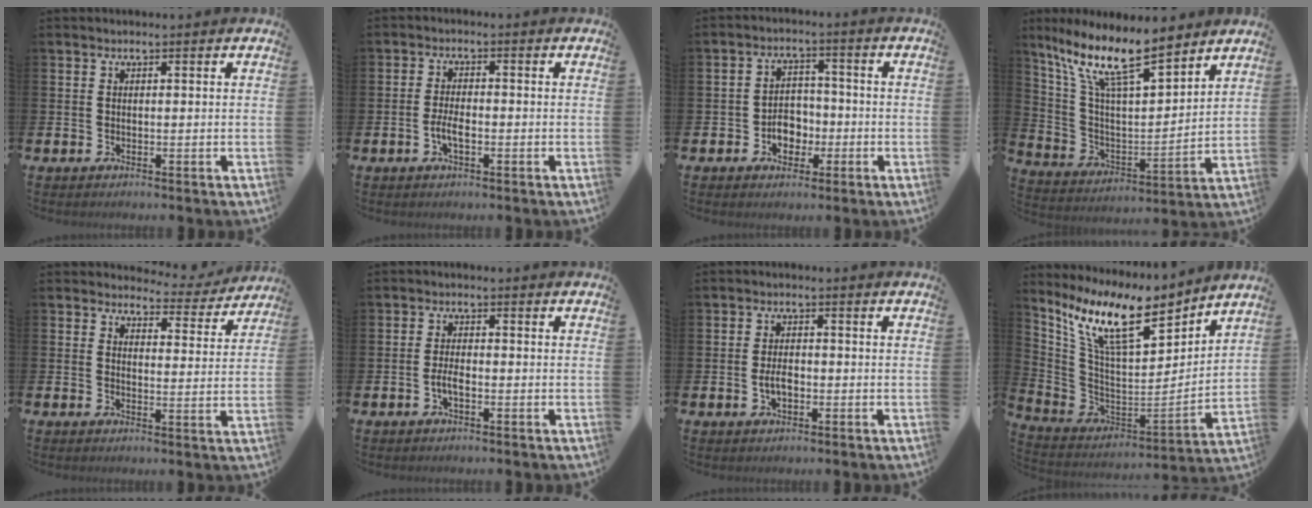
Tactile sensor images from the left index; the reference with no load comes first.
{"total": 2.9, "force": [-0.9, 1.2, 2.5], "torque": [-0.041, 0.002, -0.018]}
{"total": 4.3, "force": [-1.6, 3.3, 2.3], "torque": [-0.028, 0.001, -0.038]}
{"total": 13.3, "force": [10.4, 3.0, 7.8], "torque": [-0.180, -0.050, 0.180]}
{"total": 3.6, "force": [3.4, 1.3, 0.2], "torque": [-0.001, -0.033, 0.052]}
{"total": 2.3, "force": [-0.8, 0.9, 1.9], "torque": [-0.033, 0.002, -0.017]}
{"total": 2.9, "force": [-0.6, 1.6, 2.4], "torque": [-0.032, -0.001, -0.013]}
{"total": 12.4, "force": [9.7, 3.3, 7.0], "torque": [-0.175, -0.057, 0.173]}